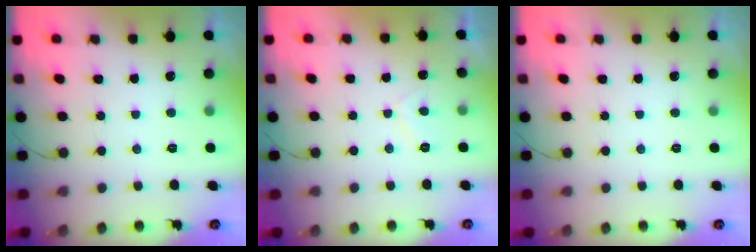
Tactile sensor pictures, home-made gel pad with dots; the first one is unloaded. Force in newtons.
{"total": 2.1, "press": 2.0, "slide": 0.9}
{"total": 0.0}